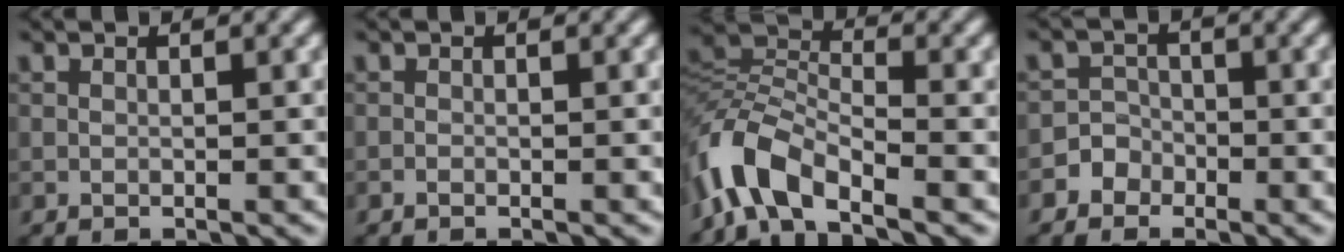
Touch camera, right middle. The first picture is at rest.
{"total": 0.0}
{"total": 7.5, "force": [-4.6, 3.3, 4.9], "torque": [-0.095, 0.006, -0.104]}
{"total": 2.5, "force": [-1.5, 2.1, 0.0], "torque": [0.036, 0.007, -0.037]}